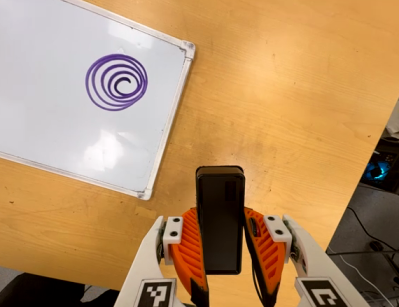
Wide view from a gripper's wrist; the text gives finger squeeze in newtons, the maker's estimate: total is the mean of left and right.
{"total": 5.0, "left": 3.8, "right": 6.3}